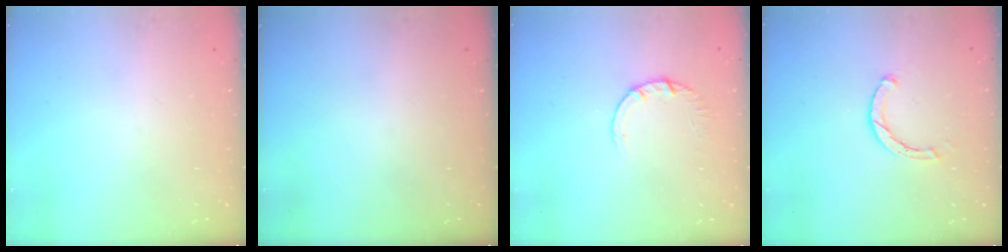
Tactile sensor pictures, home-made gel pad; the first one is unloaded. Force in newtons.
{"total": 0.0}
{"total": 2.7, "press": 2.7, "slide": 0.4}
{"total": 1.6, "press": 1.6, "slide": 0.2}